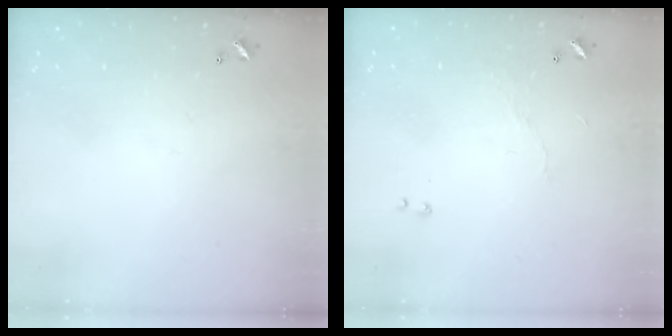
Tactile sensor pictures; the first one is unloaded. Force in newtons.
{"total": 5.8, "press": 5.8, "slide": 0.5}